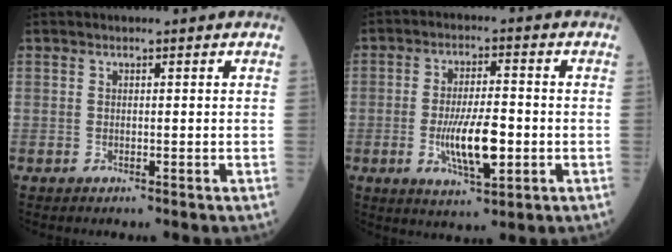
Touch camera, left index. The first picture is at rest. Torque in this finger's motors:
{"motor_torque": [1.52, 0.42, 0.82, 0.20]}